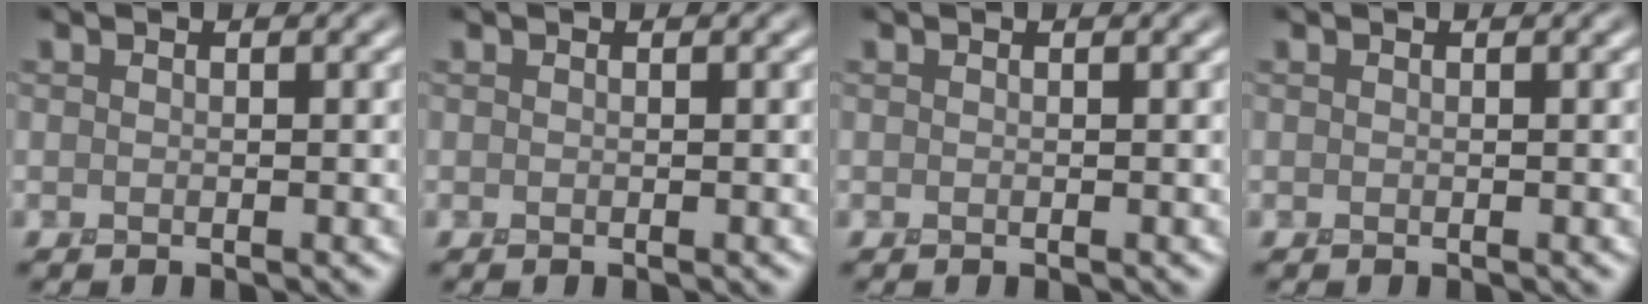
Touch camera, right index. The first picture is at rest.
{"total": 0.0}
{"total": 0.0}
{"total": 0.0}